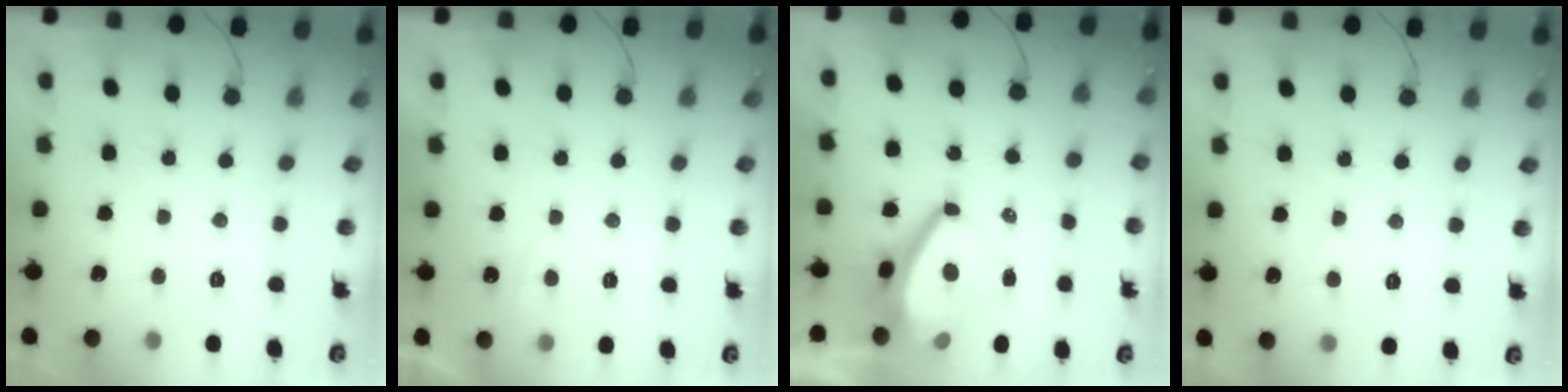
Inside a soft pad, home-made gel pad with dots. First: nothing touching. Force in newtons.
{"total": 1.1, "press": 0.9, "slide": 0.5}
{"total": 7.8, "press": 7.8, "slide": 0.6}
{"total": 3.2, "press": 3.2, "slide": 0.3}